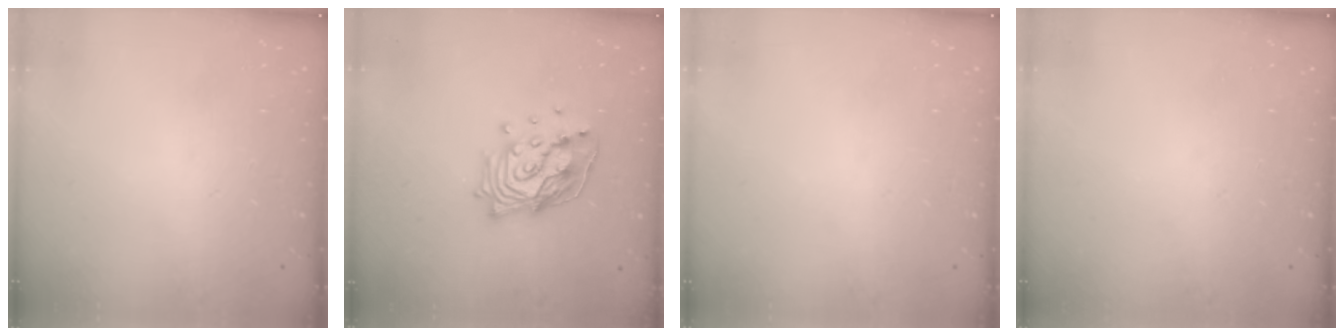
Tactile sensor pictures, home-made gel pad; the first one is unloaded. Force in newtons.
{"total": 17.0, "press": 16.1, "slide": 5.5}
{"total": 0.0}
{"total": 0.0}